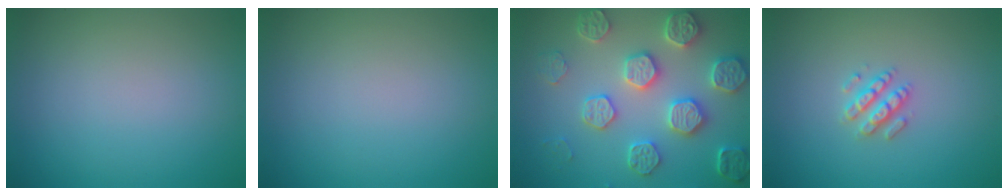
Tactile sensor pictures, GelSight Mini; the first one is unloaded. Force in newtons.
{"total": 0.0}
{"total": 6.2, "press": 5.6, "slide": 2.6}
{"total": 2.5, "press": 2.4, "slide": 0.5}